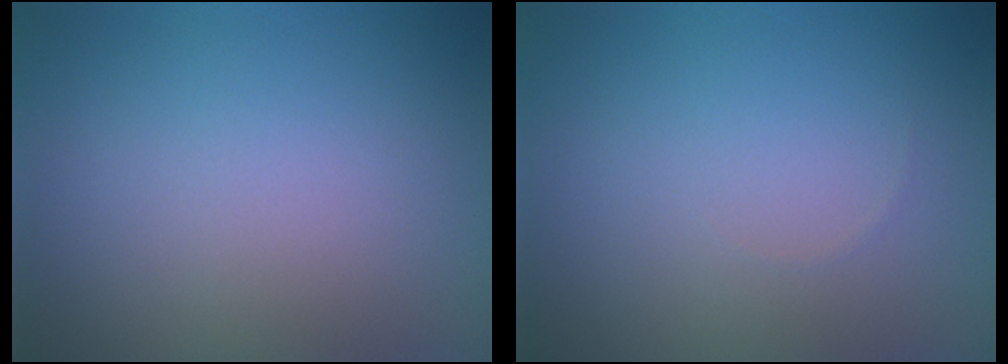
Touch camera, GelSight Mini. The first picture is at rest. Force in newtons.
{"total": 0.0}